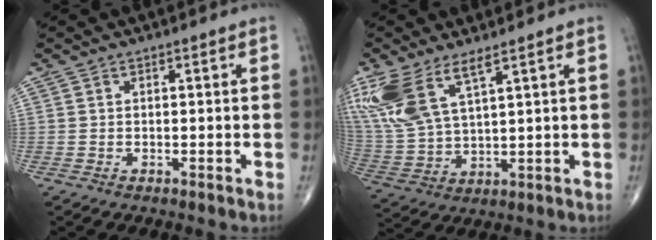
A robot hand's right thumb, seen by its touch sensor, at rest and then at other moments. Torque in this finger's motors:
{"motor_torque": [-0.57, 1.19, 1.27, 0.78, 0.17]}